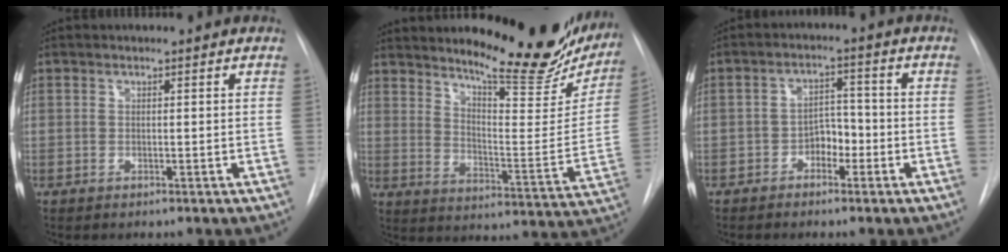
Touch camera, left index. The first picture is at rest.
{"total": 21.8, "force": [18.4, 4.6, 10.9], "torque": [-0.149, -0.066, 0.238]}
{"total": 4.0, "force": [-2.3, 2.4, 2.3], "torque": [-0.031, 0.007, -0.042]}